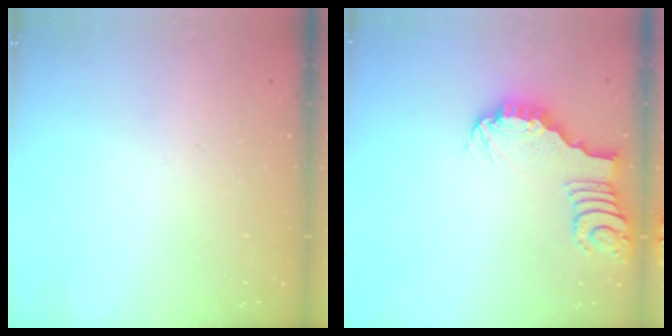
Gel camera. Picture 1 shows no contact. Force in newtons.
{"total": 3.4, "press": 3.4, "slide": 0.3}